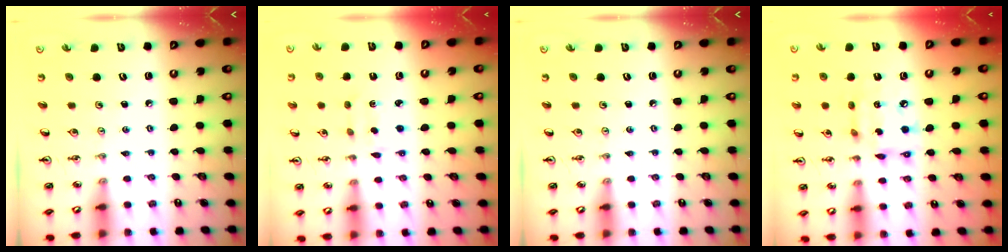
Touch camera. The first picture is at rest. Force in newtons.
{"total": 1.9, "press": 1.7, "slide": 0.8}
{"total": 0.0}
{"total": 11.0, "press": 11.0, "slide": 0.8}